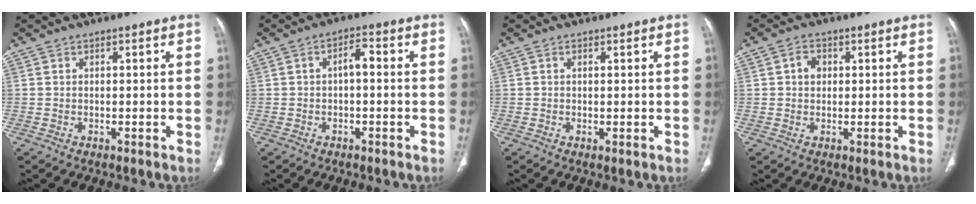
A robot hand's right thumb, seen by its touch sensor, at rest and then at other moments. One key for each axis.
{"total": 3.2, "fx": -0.2, "fy": 1.5, "fz": 2.8, "tx": -0.040, "ty": 0.016, "tz": -0.009}
{"total": 0.9, "fx": 0.1, "fy": 0.3, "fz": 0.8, "tx": -0.020, "ty": -0.003, "tz": 0.004}
{"total": 2.9, "fx": 0.6, "fy": 2.4, "fz": 1.6, "tx": -0.017, "ty": 0.004, "tz": 0.010}